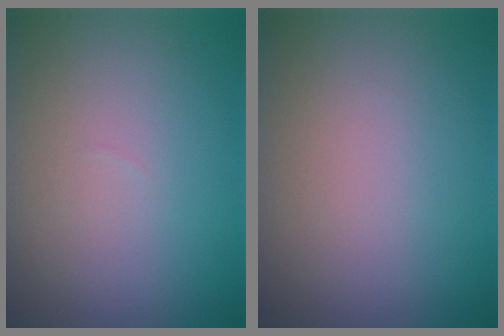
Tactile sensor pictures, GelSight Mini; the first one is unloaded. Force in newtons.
{"total": 0.0}